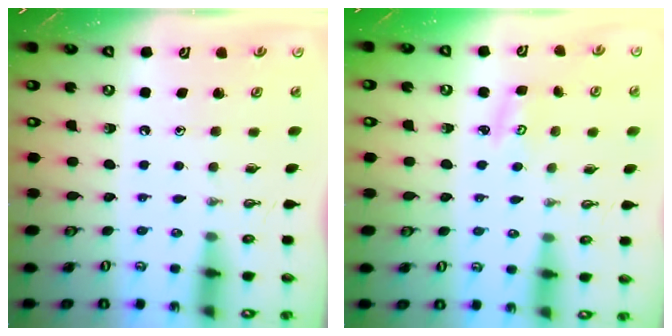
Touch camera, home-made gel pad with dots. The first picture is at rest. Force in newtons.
{"total": 2.8, "press": 2.8, "slide": 0.2}